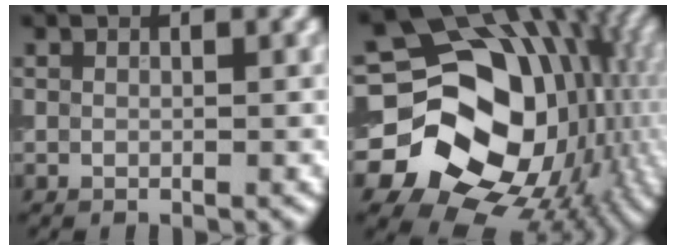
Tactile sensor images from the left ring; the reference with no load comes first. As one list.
[{"total": 19.4, "force": [-1.3, 16.0, 10.8], "torque": [-0.163, -0.032, -0.015]}]